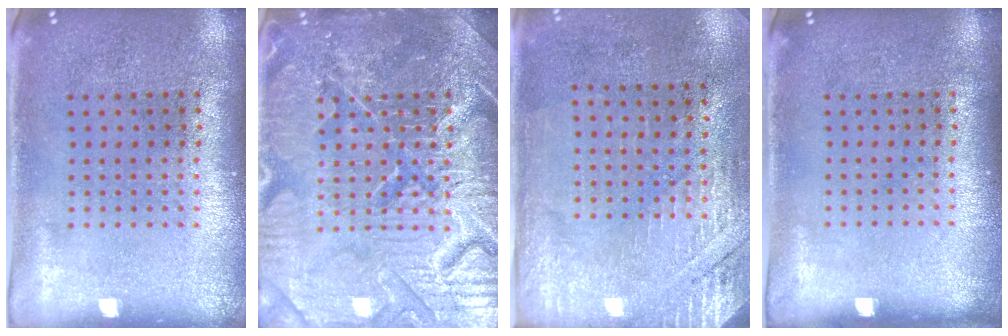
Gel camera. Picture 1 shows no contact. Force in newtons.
{"total": 7.7, "press": 7.6, "slide": 0.9}
{"total": 2.7, "press": 2.4, "slide": 1.2}
{"total": 0.0}